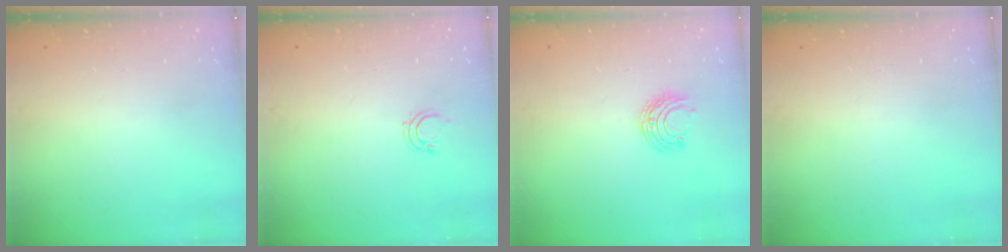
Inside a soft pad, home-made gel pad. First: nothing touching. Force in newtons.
{"total": 2.8, "press": 2.8, "slide": 0.5}
{"total": 6.7, "press": 6.6, "slide": 0.8}
{"total": 0.0}